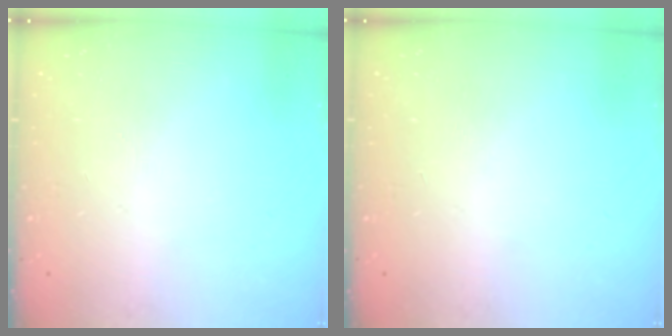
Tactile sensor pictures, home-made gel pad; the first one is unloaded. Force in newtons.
{"total": 0.0}